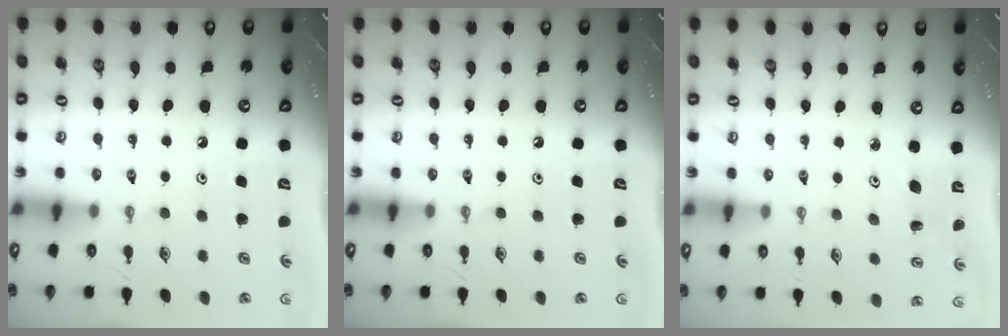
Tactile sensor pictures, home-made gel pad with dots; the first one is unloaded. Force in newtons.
{"total": 0.0}
{"total": 4.7, "press": 4.7, "slide": 0.4}